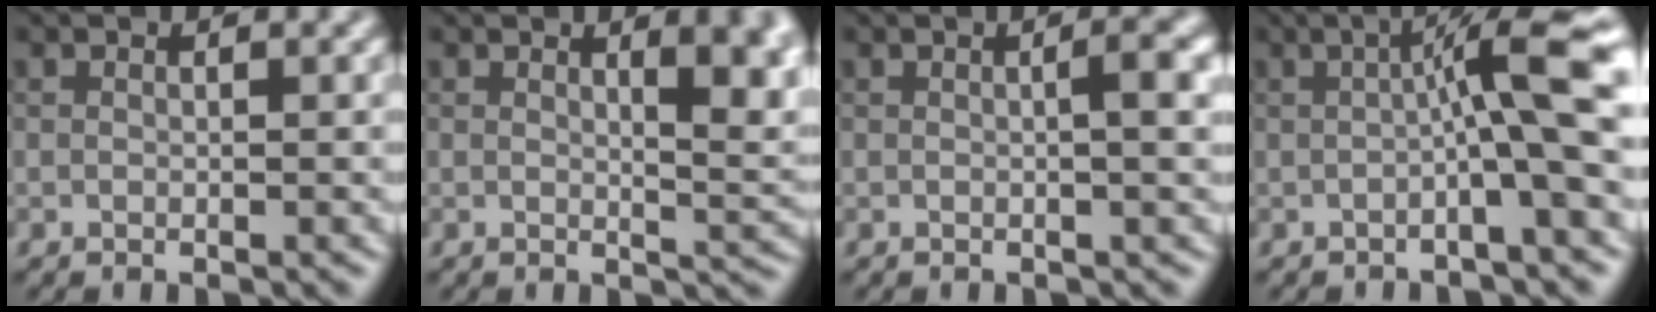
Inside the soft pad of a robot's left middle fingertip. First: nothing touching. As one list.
[{"total": 6.3, "force": [2.2, 2.4, 5.4], "torque": [-0.045, -0.002, 0.033]}, {"total": 3.0, "force": [0.2, 0.8, 2.9], "torque": [-0.035, 0.009, -0.001]}, {"total": 7.8, "force": [-0.3, 0.9, 7.7], "torque": [-0.110, 0.023, -0.016]}]